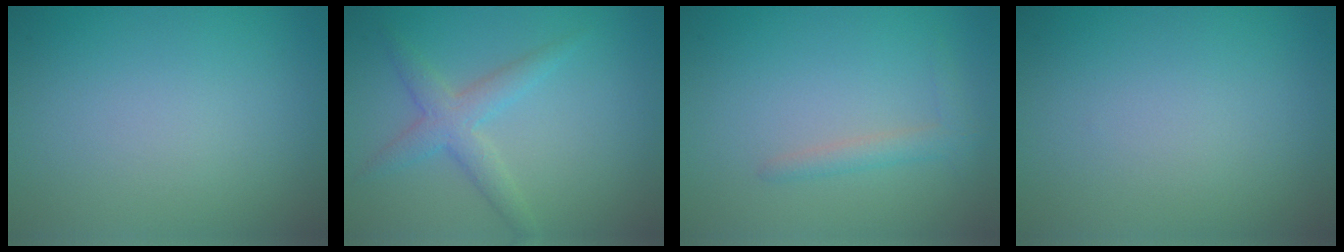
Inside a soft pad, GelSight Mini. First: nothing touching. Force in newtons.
{"total": 2.8, "press": 2.8, "slide": 0.0}
{"total": 1.6, "press": 1.6, "slide": 0.1}
{"total": 0.0}